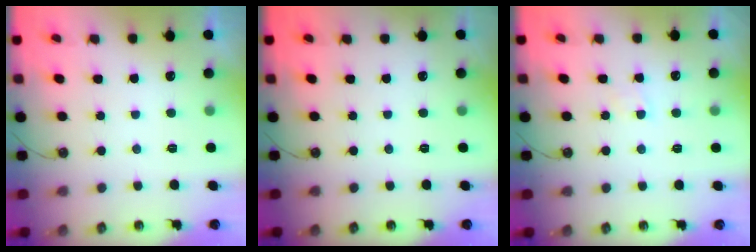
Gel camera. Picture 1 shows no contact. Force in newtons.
{"total": 0.0}
{"total": 2.8, "press": 2.8, "slide": 0.3}